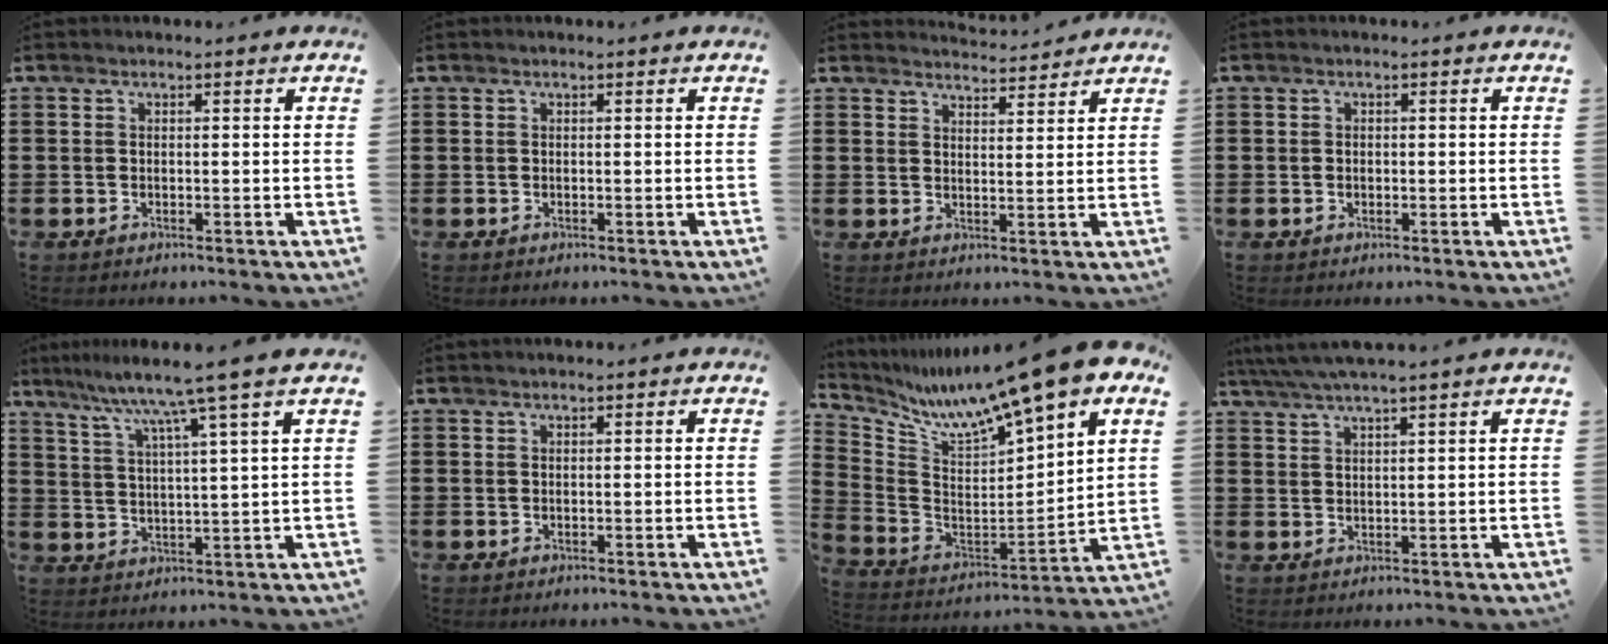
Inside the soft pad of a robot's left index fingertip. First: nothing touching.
{"total": 0.0}
{"total": 3.4, "force": [3.3, 0.1, 0.3], "torque": [-0.007, -0.017, 0.060]}
{"total": 0.6, "force": [-0.1, 0.5, 0.2], "torque": [-0.007, 0.004, -0.003]}
{"total": 7.0, "force": [5.3, -1.6, 4.3], "torque": [-0.104, -0.031, 0.081]}
{"total": 0.0}
{"total": 12.3, "force": [10.5, -0.2, 6.3], "torque": [-0.135, -0.082, 0.166]}
{"total": 3.4, "force": [2.9, -0.4, 1.8], "torque": [-0.041, -0.006, 0.052]}